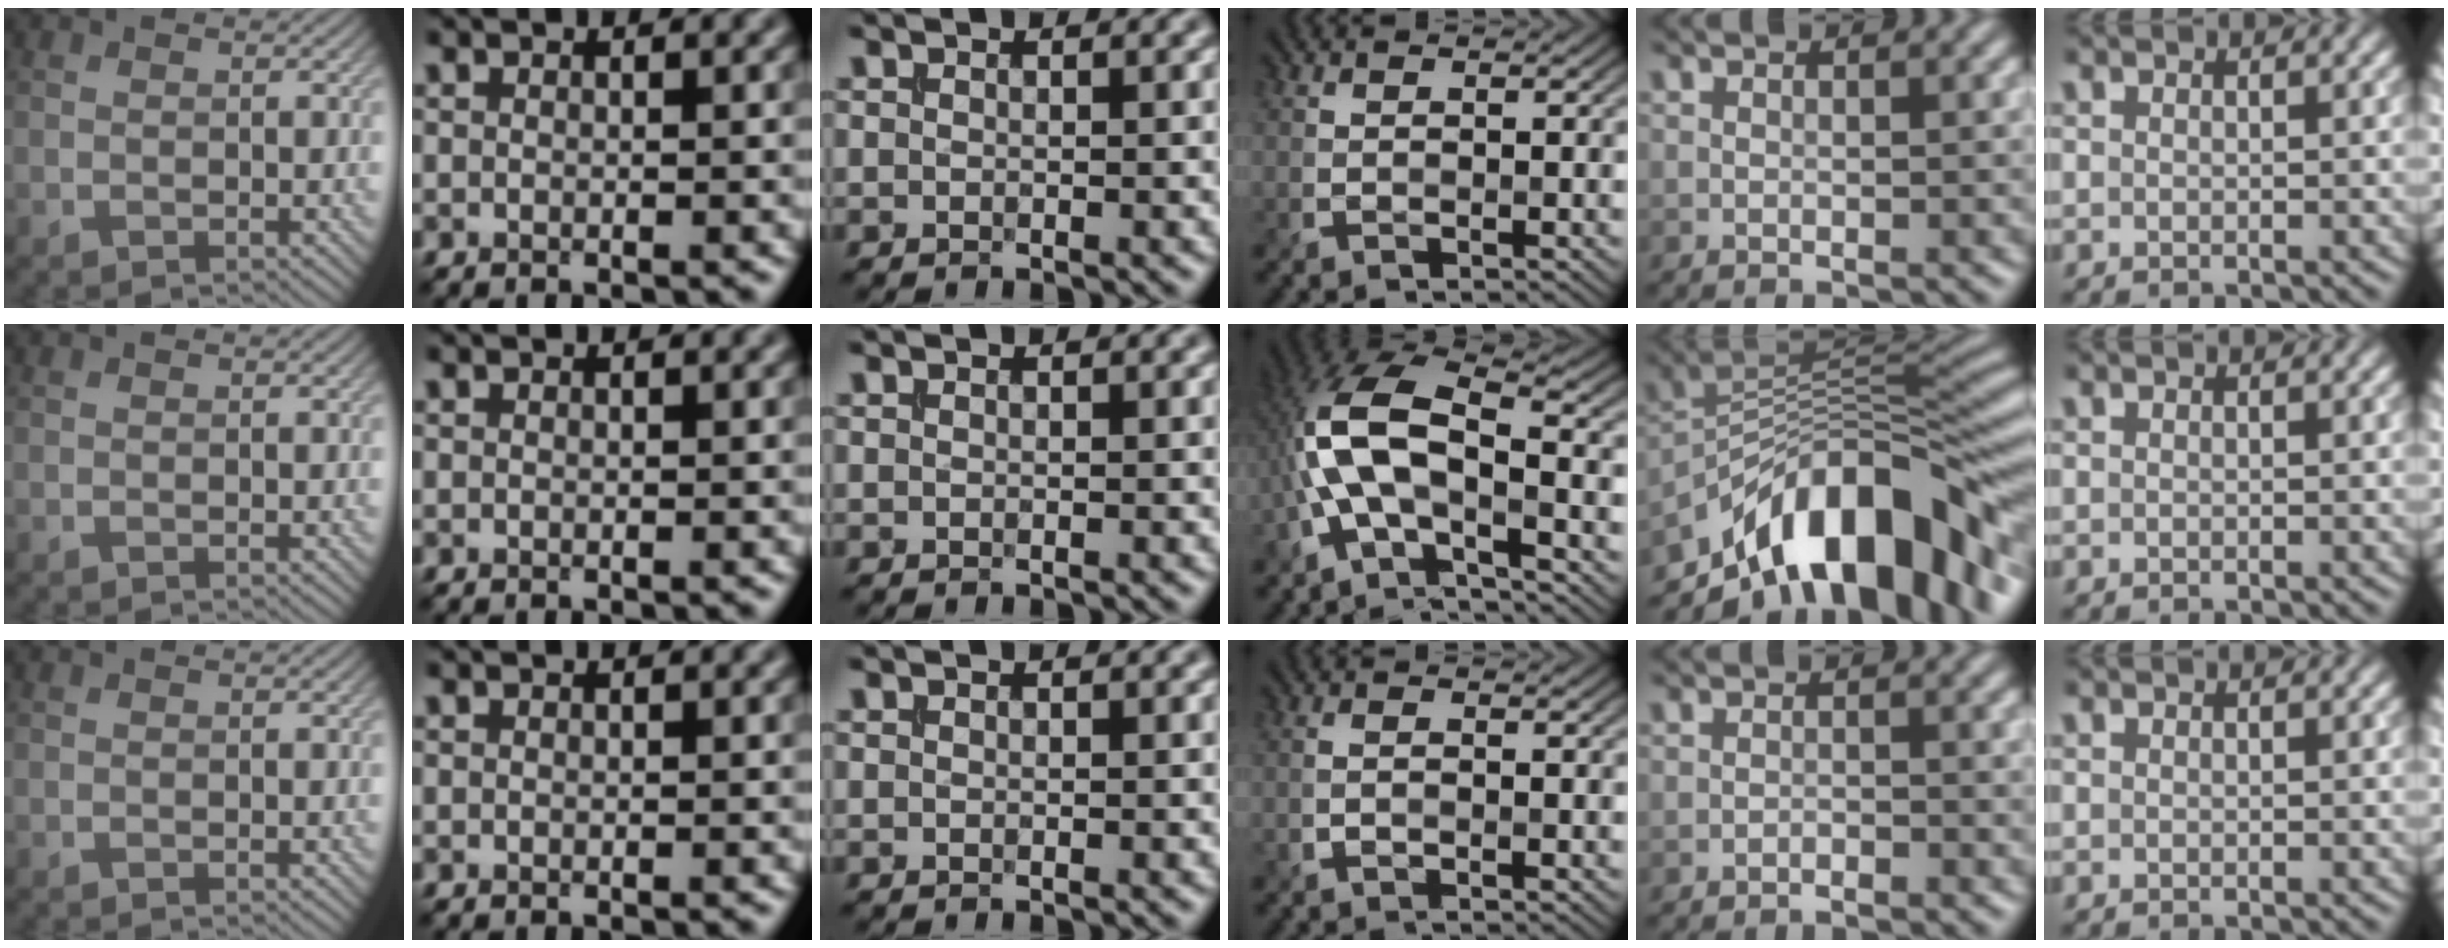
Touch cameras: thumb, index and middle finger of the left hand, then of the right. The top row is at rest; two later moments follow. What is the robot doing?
{"motion": "insert", "object": "file holder"}